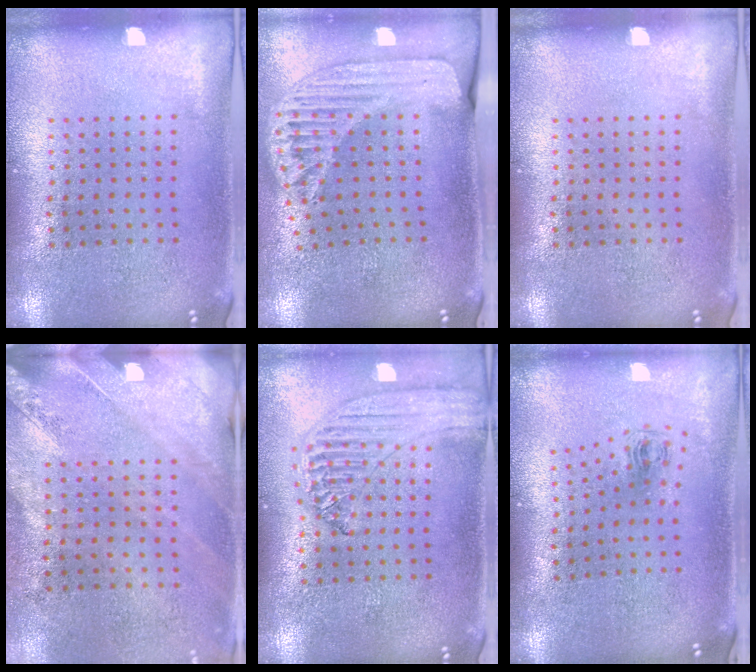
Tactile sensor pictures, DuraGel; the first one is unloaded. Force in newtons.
{"total": 1.7, "press": 1.5, "slide": 0.7}
{"total": 0.0}
{"total": 2.4, "press": 2.0, "slide": 1.3}
{"total": 1.3, "press": 1.2, "slide": 0.2}
{"total": 0.7, "press": 0.4, "slide": 0.6}